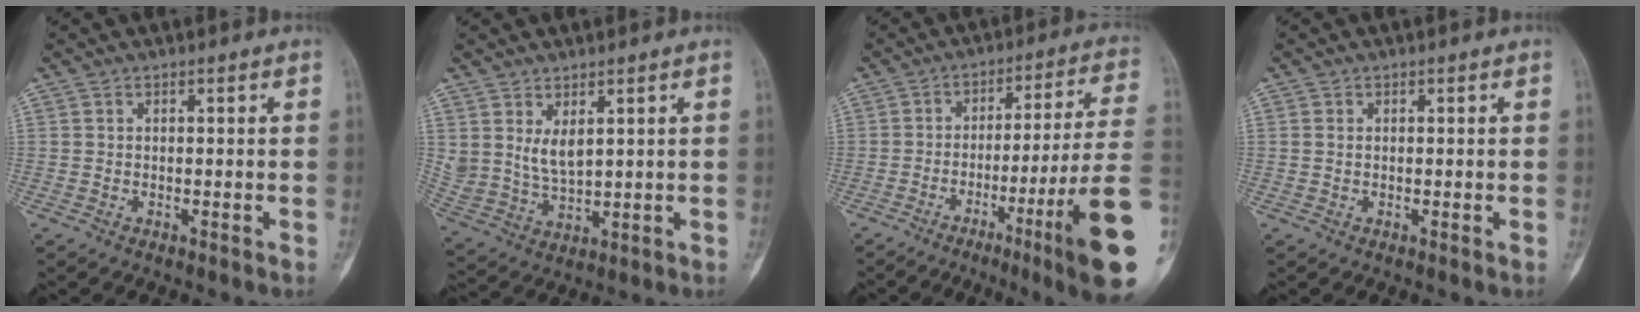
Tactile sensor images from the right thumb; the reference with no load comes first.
{"total": 6.4, "force": [2.8, 3.3, 4.7], "torque": [-0.086, -0.020, 0.070]}
{"total": 19.7, "force": [-6.9, 0.0, 18.5], "torque": [-0.233, 0.013, -0.106]}
{"total": 0.6, "force": [0.1, 0.5, 0.4], "torque": [-0.010, 0.000, 0.002]}